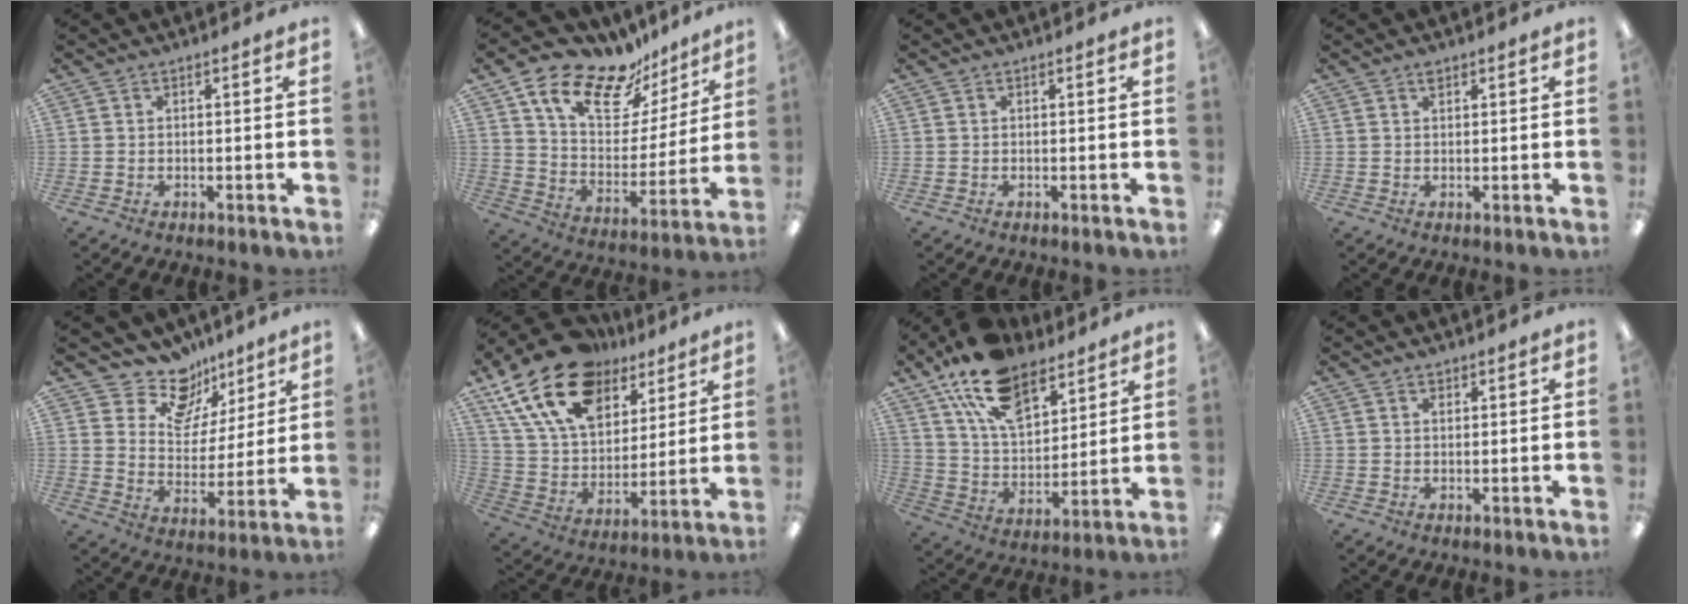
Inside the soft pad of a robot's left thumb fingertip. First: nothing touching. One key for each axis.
{"total": 17.2, "fx": 12.8, "fy": 8.2, "fz": 8.1, "tx": -0.152, "ty": -0.084, "tz": 0.225}
{"total": 0.0}
{"total": 1.2, "fx": 0.9, "fy": 0.6, "fz": 0.5, "tx": -0.004, "ty": -0.003, "tz": 0.015}
{"total": 12.7, "fx": 9.6, "fy": 7.6, "fz": 3.6, "tx": -0.071, "ty": -0.068, "tz": 0.180}
{"total": 22.2, "fx": 13.4, "fy": 13.0, "fz": 12.1, "tx": -0.238, "ty": -0.057, "tz": 0.244}
{"total": 18.4, "fx": 12.3, "fy": 9.5, "fz": 9.7, "tx": -0.181, "ty": -0.053, "tz": 0.225}
{"total": 1.0, "fx": 0.8, "fy": 0.5, "fz": 0.2, "tx": 0.003, "ty": -0.003, "tz": 0.014}